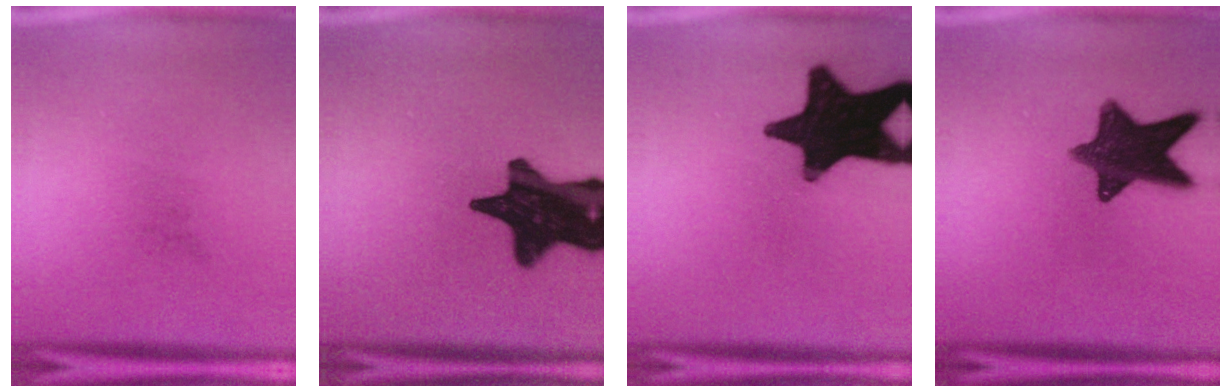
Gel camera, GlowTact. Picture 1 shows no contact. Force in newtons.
{"total": 18.9}
{"total": 19.4}
{"total": 12.7}